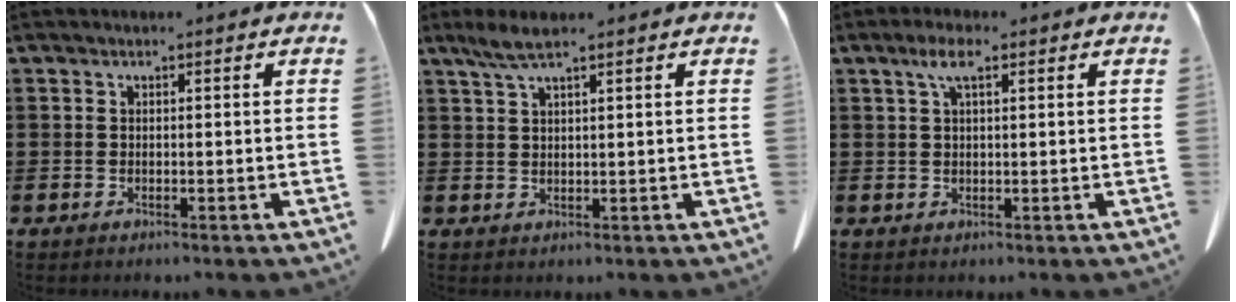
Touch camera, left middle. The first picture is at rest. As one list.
[{"total": 3.5, "force": [2.3, 0.6, 2.6], "torque": [-0.056, 0.003, 0.042]}, {"total": 3.6, "force": [1.7, 1.0, 3.1], "torque": [-0.065, 0.008, 0.028]}]